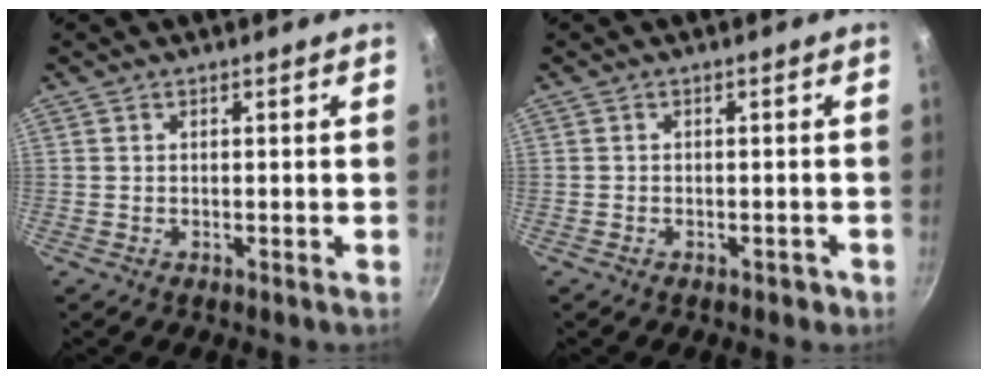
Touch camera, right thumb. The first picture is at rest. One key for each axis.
{"total": 1.5, "fx": -0.9, "fy": 1.0, "fz": 0.6, "tx": 0.001, "ty": 0.016, "tz": -0.002}